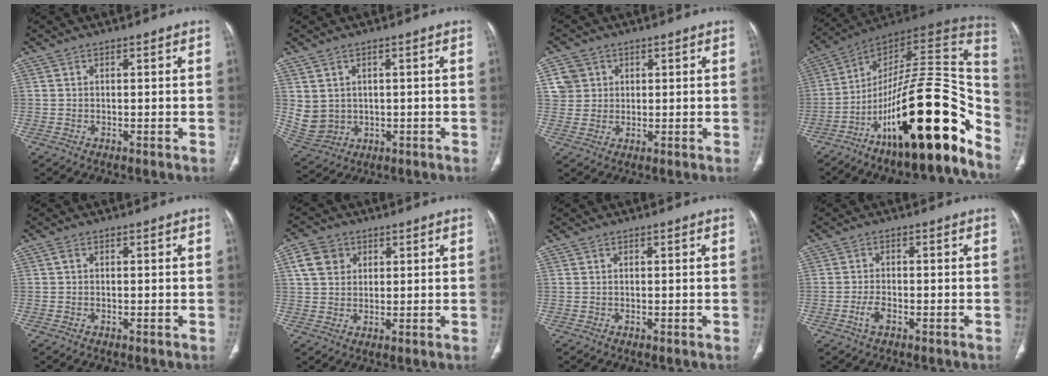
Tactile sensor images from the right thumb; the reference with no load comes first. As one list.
[{"total": 5.8, "force": [0.9, 5.0, 2.8], "torque": [-0.047, -0.007, 0.040]}, {"total": 4.7, "force": [1.6, 4.4, 0.8], "torque": [0.005, 0.000, 0.030]}, {"total": 30.6, "force": [-15.0, 9.0, 25.1], "torque": [-0.307, 0.090, -0.233]}, {"total": 0.6, "force": [-0.1, 0.3, 0.5], "torque": [-0.016, 0.000, -0.004]}, {"total": 6.0, "force": [2.2, 4.9, 2.7], "torque": [-0.030, 0.001, 0.039]}, {"total": 0.0}, {"total": 2.9, "force": [-1.5, 1.2, 2.2], "torque": [-0.050, 0.010, -0.027]}]